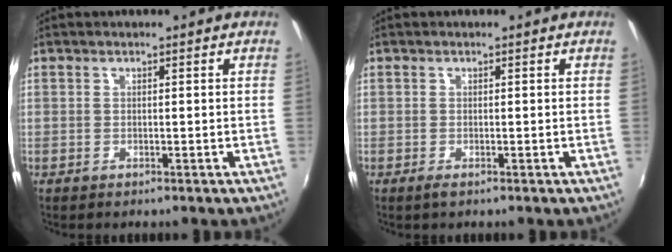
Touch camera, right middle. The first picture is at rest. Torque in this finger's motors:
{"motor_torque": [0.21, -0.09, 0.07, 0.02]}